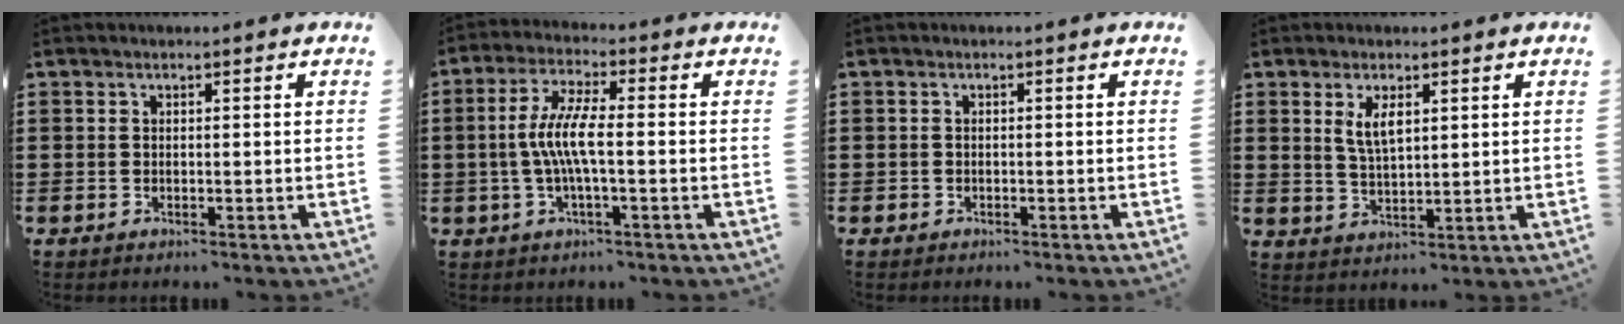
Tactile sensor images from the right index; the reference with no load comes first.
{"total": 6.8, "force": [-0.9, 1.1, 6.7], "torque": [-0.147, -0.009, -0.028]}
{"total": 0.8, "force": [-0.5, 0.6, 0.1], "torque": [-0.002, 0.003, -0.011]}
{"total": 4.1, "force": [1.7, 1.5, 3.4], "torque": [-0.072, 0.005, 0.028]}